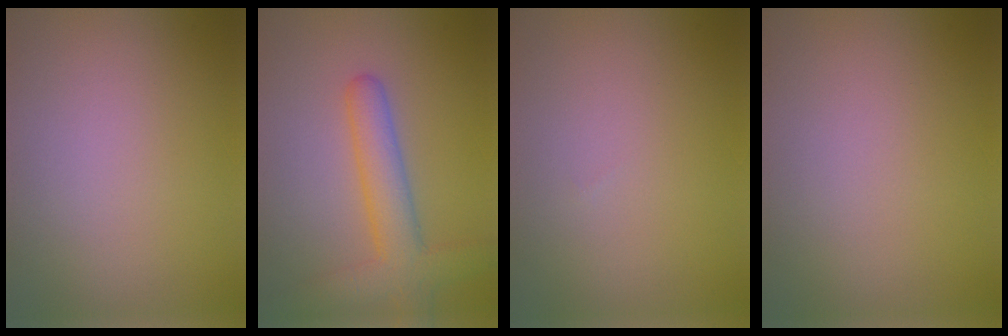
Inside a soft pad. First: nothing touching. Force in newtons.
{"total": 4.9, "press": 4.9, "slide": 0.1}
{"total": 0.0}
{"total": 0.0}